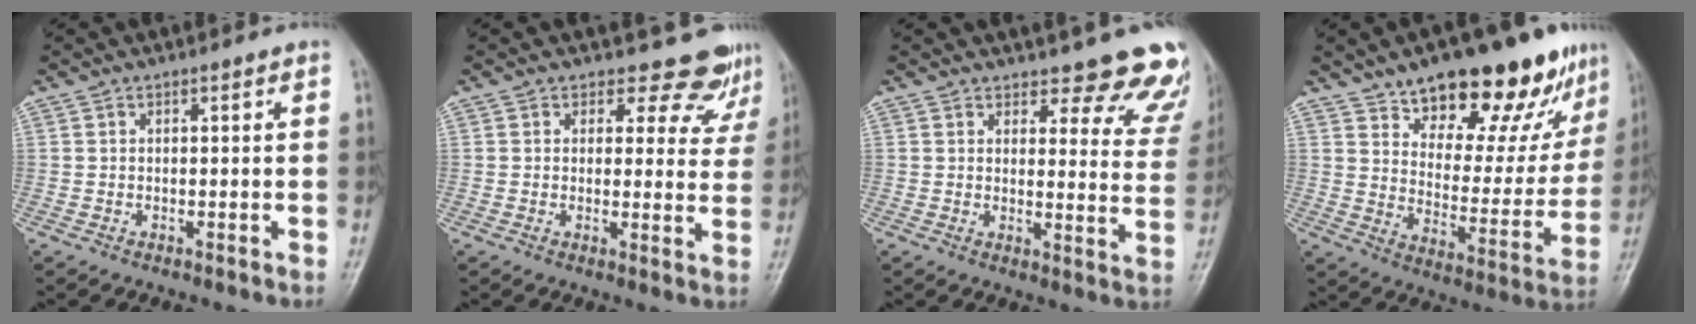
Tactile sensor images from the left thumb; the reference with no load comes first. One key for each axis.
{"total": 8.0, "fx": 7.1, "fy": 3.8, "fz": 0.4, "tx": 0.042, "ty": -0.045, "tz": 0.062}
{"total": 13.2, "fx": 11.8, "fy": 4.4, "fz": 4.2, "tx": 0.011, "ty": -0.083, "tz": 0.110}
{"total": 23.2, "fx": 15.7, "fy": 9.7, "fz": 14.0, "tx": -0.140, "ty": -0.069, "tz": 0.232}